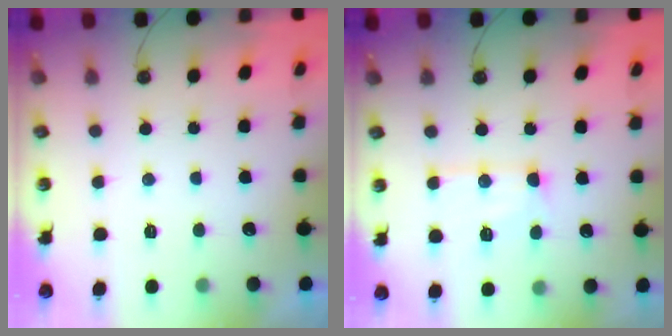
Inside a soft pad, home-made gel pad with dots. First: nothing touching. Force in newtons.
{"total": 10.8, "press": 10.8, "slide": 1.0}